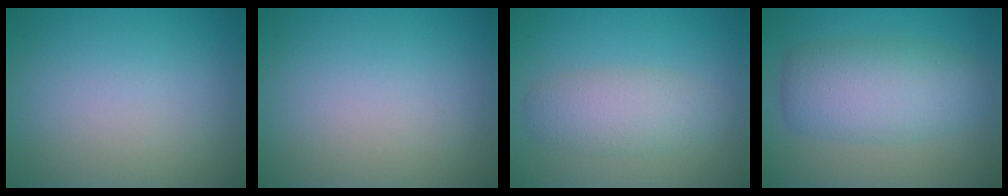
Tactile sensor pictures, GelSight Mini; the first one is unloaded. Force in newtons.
{"total": 0.0}
{"total": 3.5, "press": 3.5, "slide": 0.3}
{"total": 5.8, "press": 5.8, "slide": 0.2}